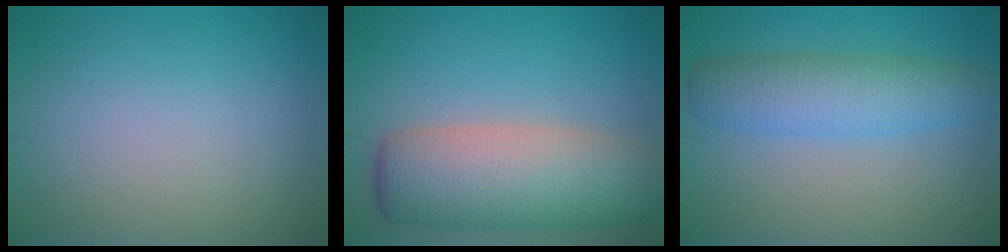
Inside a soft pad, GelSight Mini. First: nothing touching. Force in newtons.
{"total": 9.4, "press": 9.3, "slide": 0.5}
{"total": 4.9, "press": 4.9, "slide": 0.1}